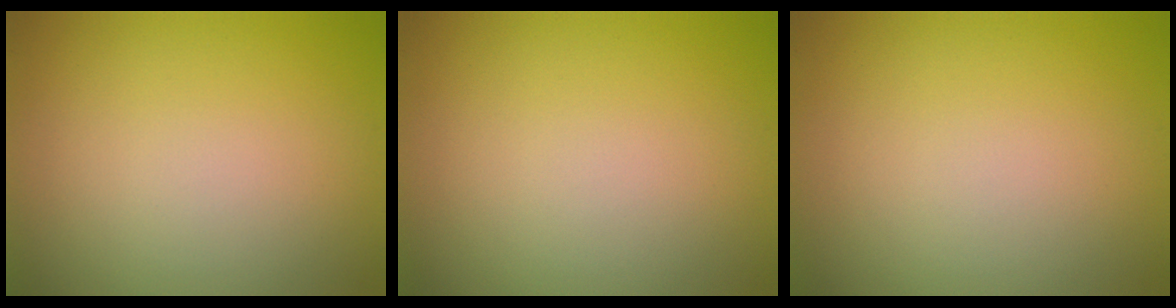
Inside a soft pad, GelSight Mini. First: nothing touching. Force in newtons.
{"total": 0.0}
{"total": 0.0}